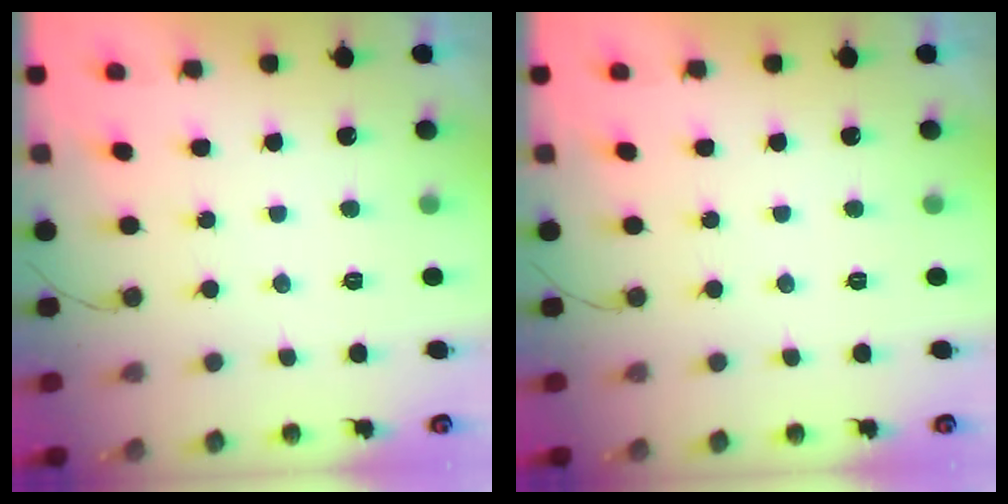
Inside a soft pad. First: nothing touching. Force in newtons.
{"total": 0.0}